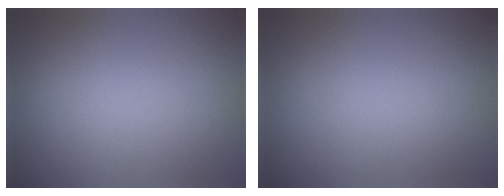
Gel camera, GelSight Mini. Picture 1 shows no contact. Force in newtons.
{"total": 0.0}